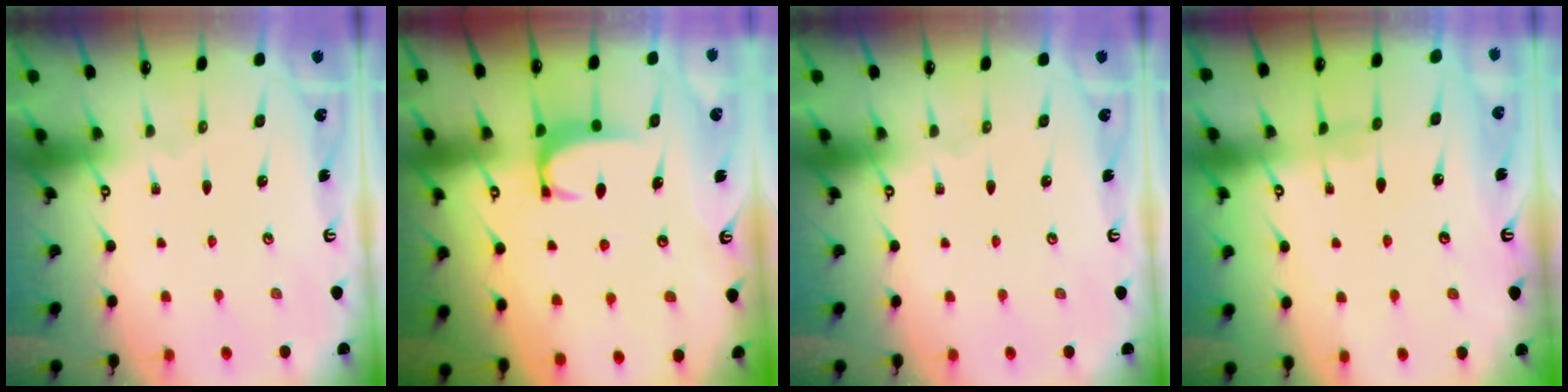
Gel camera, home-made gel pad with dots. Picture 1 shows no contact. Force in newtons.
{"total": 1.7, "press": 1.6, "slide": 0.6}
{"total": 0.0}
{"total": 1.9, "press": 1.9, "slide": 0.3}